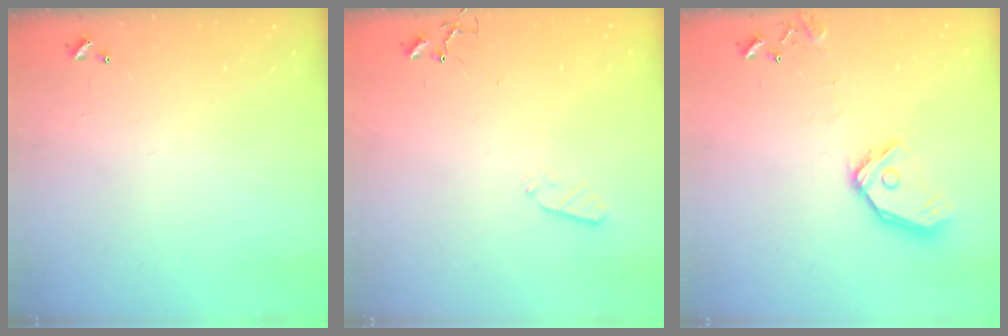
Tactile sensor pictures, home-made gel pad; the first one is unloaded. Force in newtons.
{"total": 3.6, "press": 3.5, "slide": 0.6}
{"total": 14.2, "press": 14.0, "slide": 2.3}